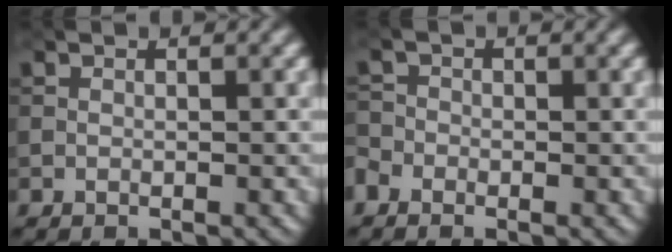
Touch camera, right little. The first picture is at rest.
{"total": 1.9, "force": [-1.5, 1.1, -0.1], "torque": [0.005, 0.005, -0.036]}